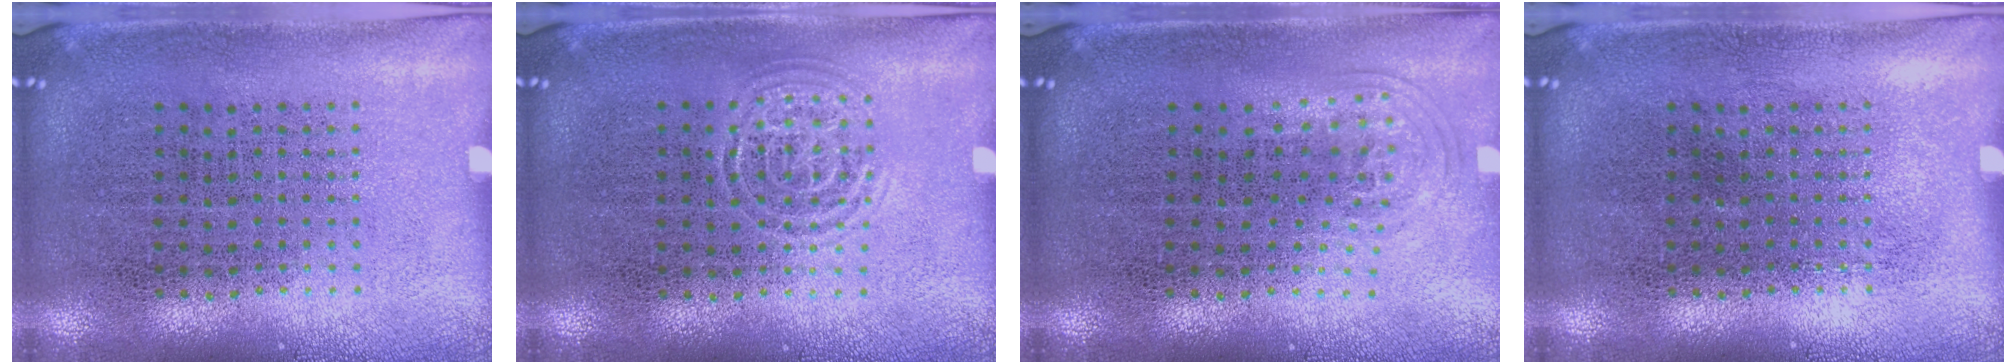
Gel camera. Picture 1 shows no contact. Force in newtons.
{"total": 0.8, "press": 0.8, "slide": 0.1}
{"total": 1.1, "press": 0.7, "slide": 0.7}
{"total": 0.0}